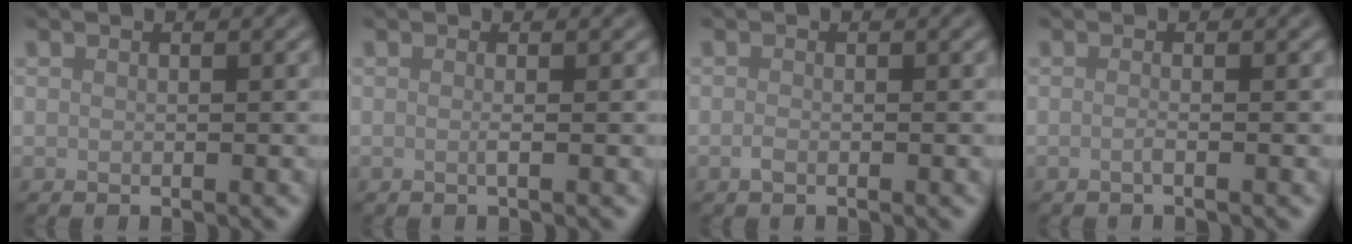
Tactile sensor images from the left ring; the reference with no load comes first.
{"total": 0.9, "force": [-0.1, 0.3, 0.8], "torque": [-0.012, -0.004, -0.006]}
{"total": 0.7, "force": [-0.4, 0.3, 0.5], "torque": [-0.012, -0.002, -0.008]}
{"total": 0.9, "force": [-0.3, 0.3, 0.8], "torque": [-0.010, -0.003, -0.010]}